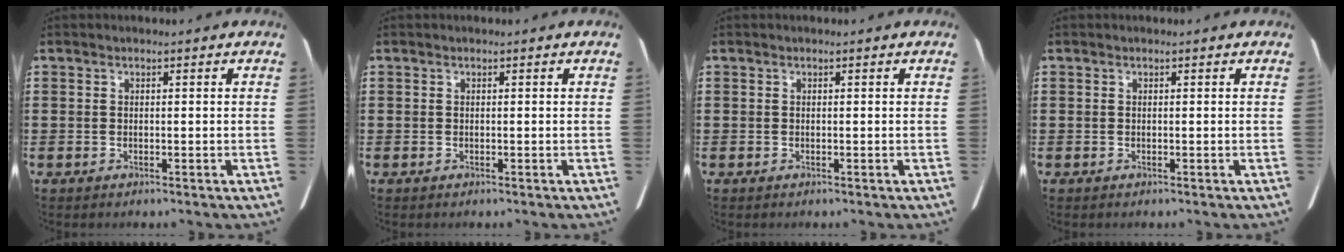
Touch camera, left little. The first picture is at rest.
{"total": 0.0}
{"total": 0.0}
{"total": 0.0}